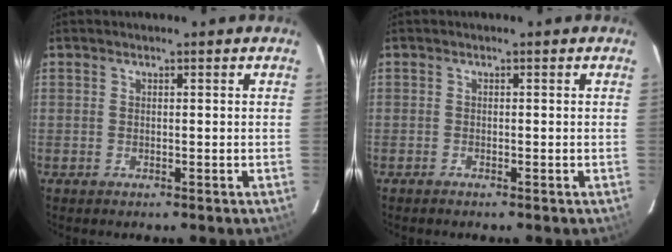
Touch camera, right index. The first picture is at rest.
{"total": 0.5, "force": [-0.5, 0.1, 0.1], "torque": [-0.003, -0.001, -0.010]}